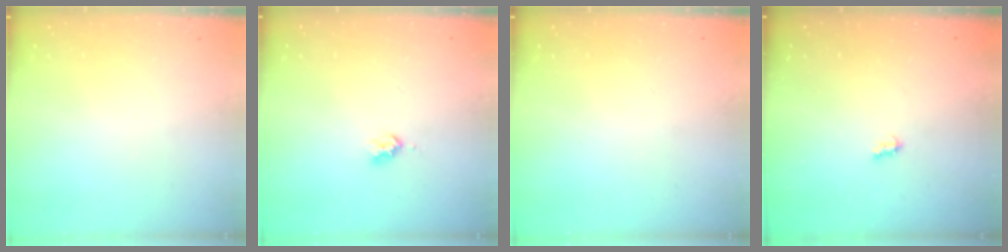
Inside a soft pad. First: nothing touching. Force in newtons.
{"total": 3.2, "press": 3.2, "slide": 0.4}
{"total": 0.0}
{"total": 2.6, "press": 2.6, "slide": 0.4}